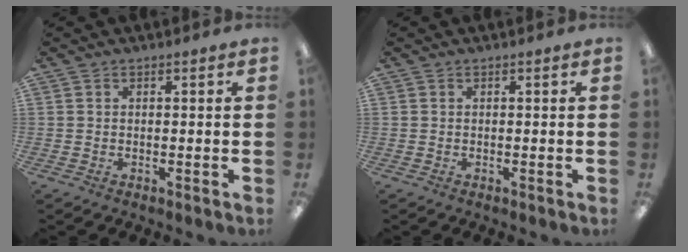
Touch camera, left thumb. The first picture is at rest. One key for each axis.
{"total": 0.0}